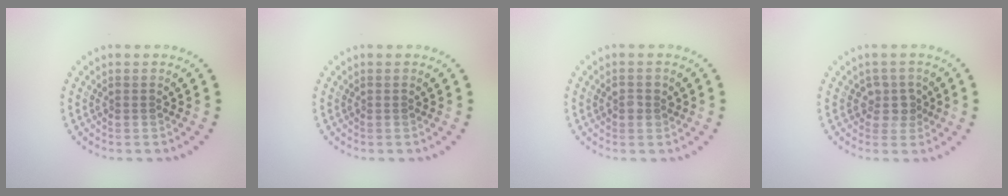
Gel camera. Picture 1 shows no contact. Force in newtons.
{"total": 0.0}
{"total": 1.4, "press": 1.3, "slide": 0.4}
{"total": 2.0, "press": 1.5, "slide": 1.3}